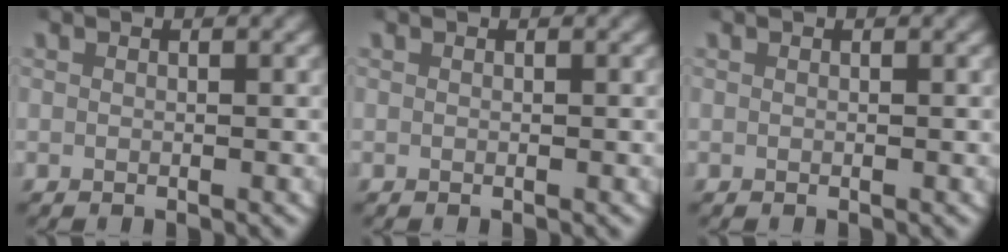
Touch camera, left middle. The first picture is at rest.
{"total": 0.0}
{"total": 0.0}